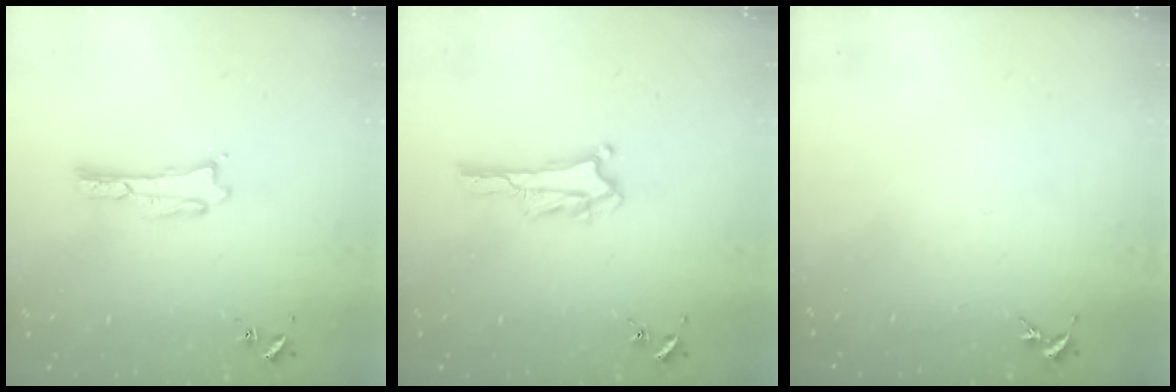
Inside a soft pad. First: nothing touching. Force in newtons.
{"total": 1.3, "press": 1.3, "slide": 0.4}
{"total": 0.0}